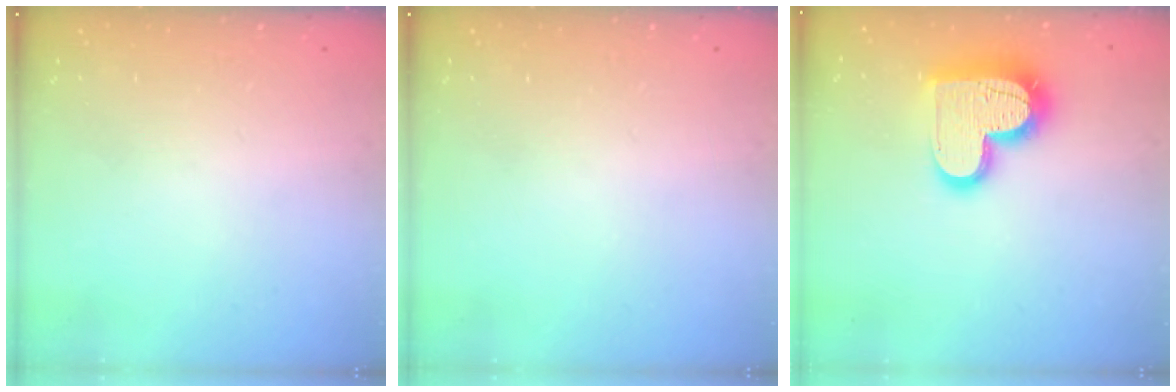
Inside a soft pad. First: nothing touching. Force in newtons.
{"total": 0.0}
{"total": 18.5, "press": 18.4, "slide": 1.3}